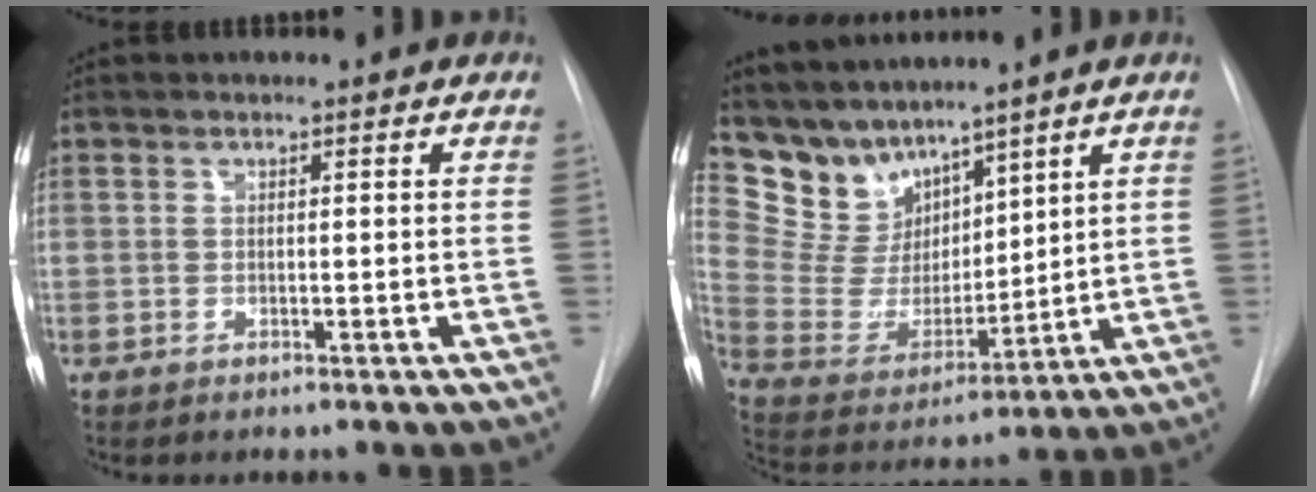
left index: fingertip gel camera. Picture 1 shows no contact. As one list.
[{"total": 10.3, "force": [9.1, 4.5, 1.5], "torque": [-0.056, 0.025, 0.196]}]